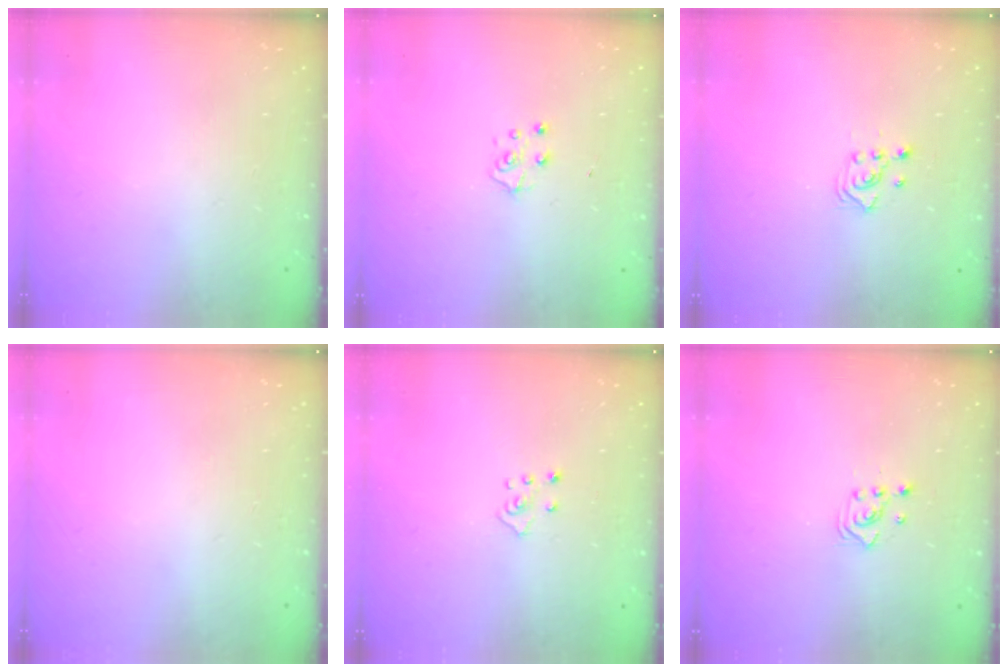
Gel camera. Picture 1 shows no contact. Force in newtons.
{"total": 5.7, "press": 5.7, "slide": 0.5}
{"total": 2.5, "press": 2.3, "slide": 1.0}
{"total": 0.0}
{"total": 2.7, "press": 2.7, "slide": 0.2}
{"total": 2.5, "press": 2.5, "slide": 0.3}